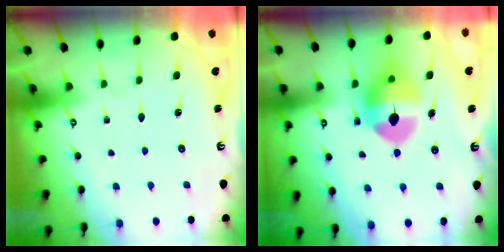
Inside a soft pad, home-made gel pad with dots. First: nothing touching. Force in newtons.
{"total": 11.3, "press": 11.2, "slide": 1.7}